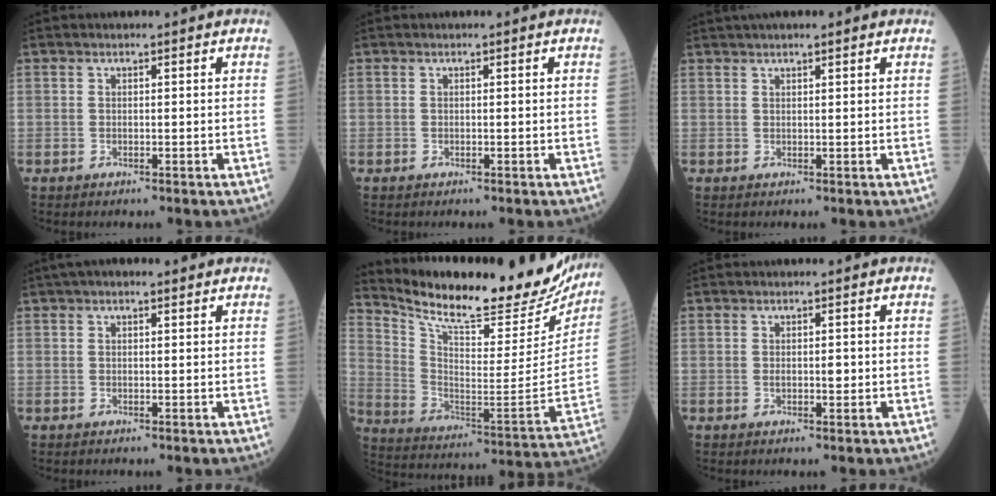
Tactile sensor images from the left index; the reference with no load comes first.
{"total": 0.0}
{"total": 5.3, "force": [4.2, 0.7, 3.2], "torque": [-0.051, 0.034, 0.065]}
{"total": 3.2, "force": [2.1, 1.0, 2.1], "torque": [-0.039, 0.025, 0.034]}
{"total": 27.2, "force": [24.5, 6.3, 10.1], "torque": [-0.180, -0.063, 0.342]}
{"total": 1.6, "force": [0.0, 0.7, 1.4], "torque": [-0.025, 0.000, 0.002]}